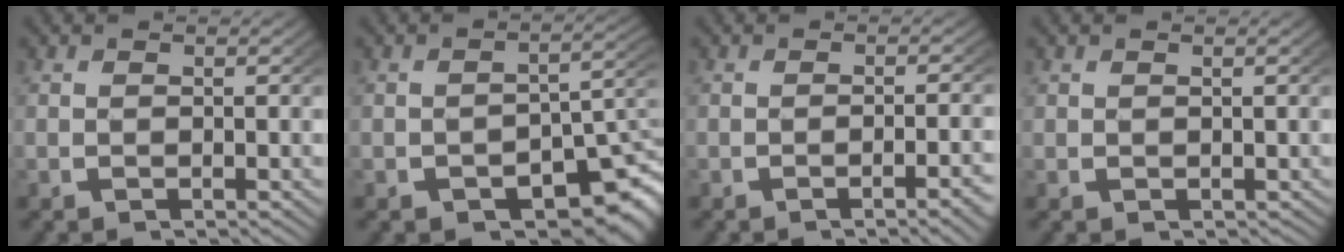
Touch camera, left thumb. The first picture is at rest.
{"total": 7.3, "force": [-2.9, 4.2, 5.2], "torque": [-0.064, -0.026, -0.024]}
{"total": 2.6, "force": [-1.3, 0.2, 2.2], "torque": [-0.031, 0.008, -0.023]}
{"total": 0.6, "force": [0.3, 0.5, 0.1], "torque": [0.005, -0.002, 0.012]}